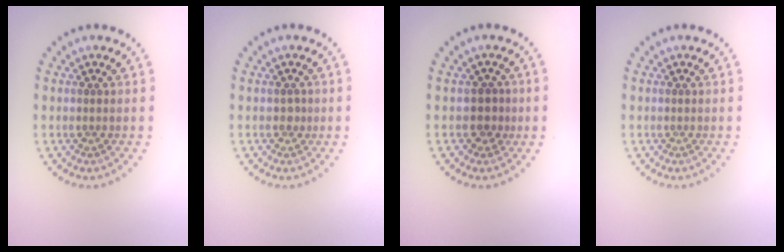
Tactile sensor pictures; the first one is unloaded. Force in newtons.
{"total": 0.7, "press": 0.6, "slide": 0.3}
{"total": 1.7, "press": 1.5, "slide": 0.9}
{"total": 0.0}